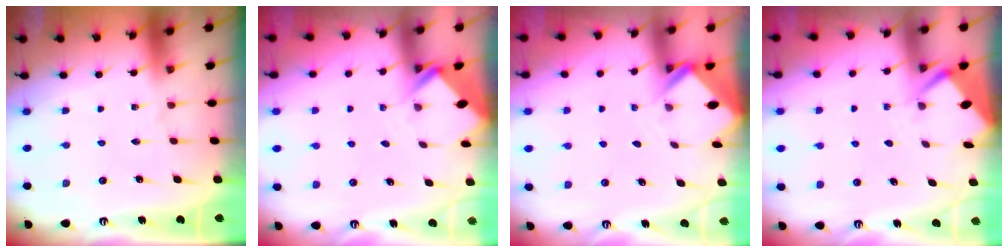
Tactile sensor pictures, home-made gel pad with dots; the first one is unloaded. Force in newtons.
{"total": 2.7, "press": 2.7, "slide": 0.2}
{"total": 2.5, "press": 2.5, "slide": 0.2}
{"total": 2.8, "press": 2.7, "slide": 0.3}